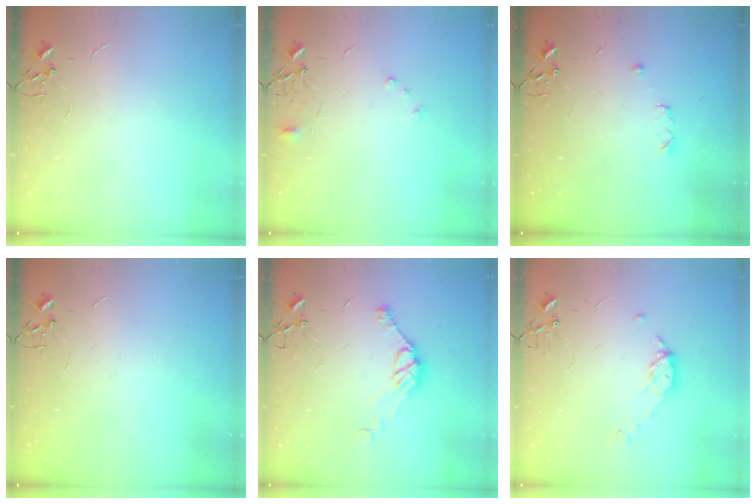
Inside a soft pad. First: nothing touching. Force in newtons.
{"total": 6.3, "press": 6.3, "slide": 0.6}
{"total": 5.1, "press": 4.9, "slide": 1.2}
{"total": 0.0}
{"total": 9.5, "press": 9.5, "slide": 0.4}
{"total": 7.8, "press": 7.8, "slide": 0.6}